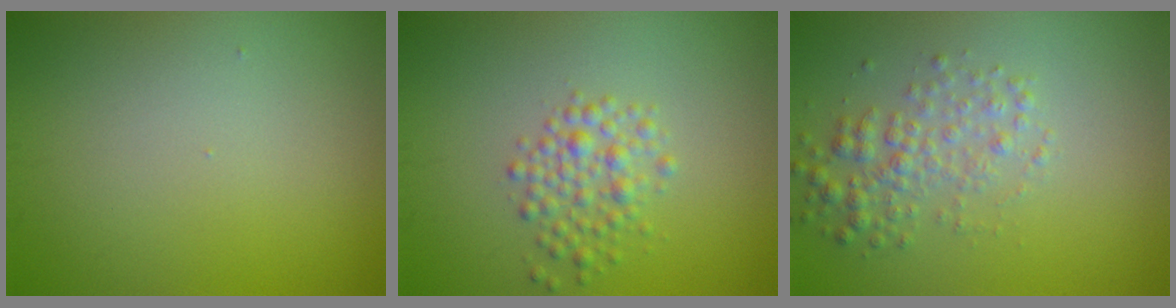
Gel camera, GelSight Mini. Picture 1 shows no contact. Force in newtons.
{"total": 2.6, "press": 2.6, "slide": 0.0}
{"total": 2.7, "press": 2.7, "slide": 0.0}